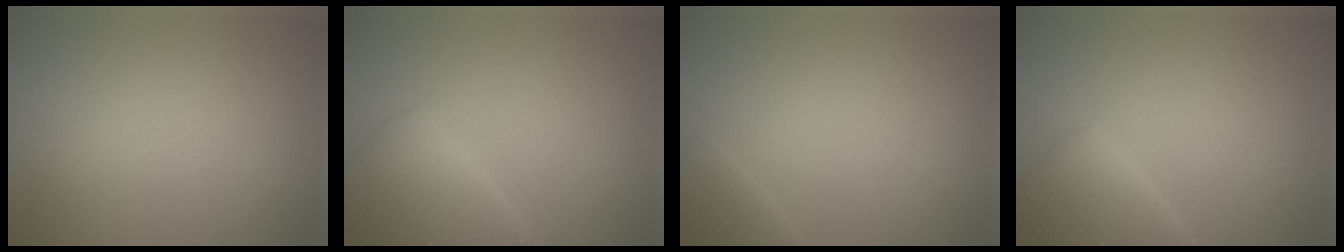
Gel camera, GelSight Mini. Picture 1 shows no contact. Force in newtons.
{"total": 4.4, "press": 4.4, "slide": 0.2}
{"total": 1.2, "press": 1.2, "slide": 0.0}
{"total": 3.7, "press": 3.7, "slide": 0.2}